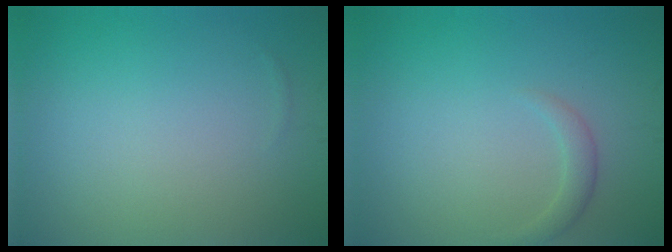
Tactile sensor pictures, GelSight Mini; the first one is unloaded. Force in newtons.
{"total": 1.3, "press": 1.3, "slide": 0.0}